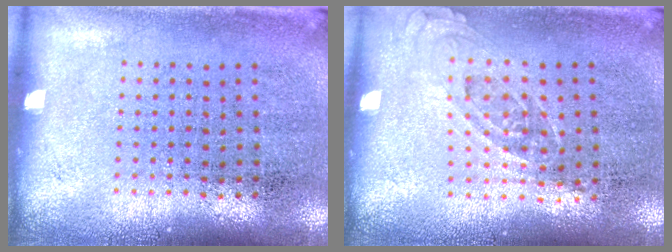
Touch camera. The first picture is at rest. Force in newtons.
{"total": 0.7, "press": 0.7, "slide": 0.3}